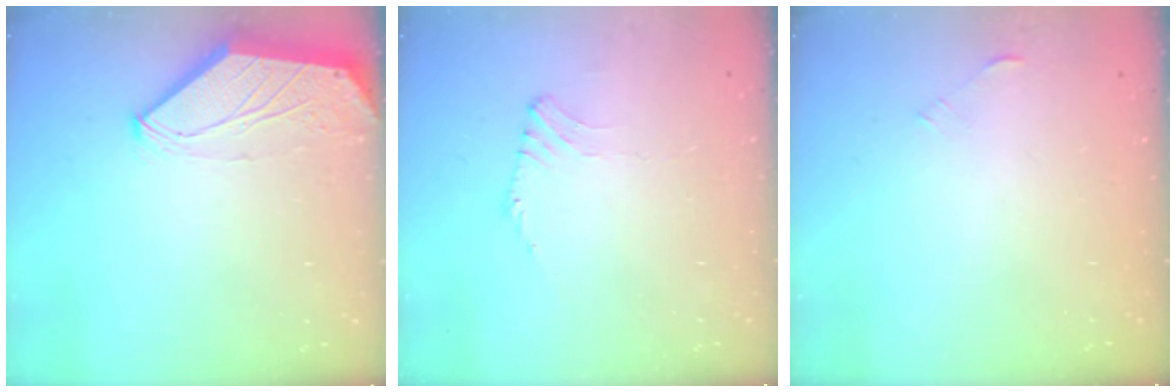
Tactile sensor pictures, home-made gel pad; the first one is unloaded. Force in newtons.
{"total": 0.0}
{"total": 0.7, "press": 0.6, "slide": 0.4}